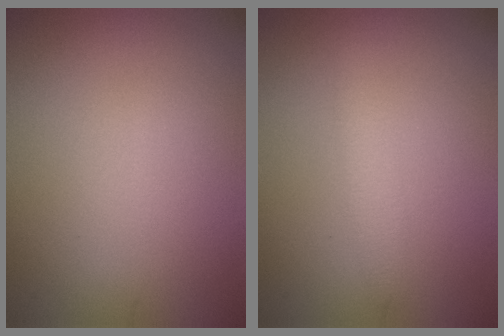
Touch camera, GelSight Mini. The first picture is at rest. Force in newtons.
{"total": 1.8, "press": 1.8, "slide": 0.1}